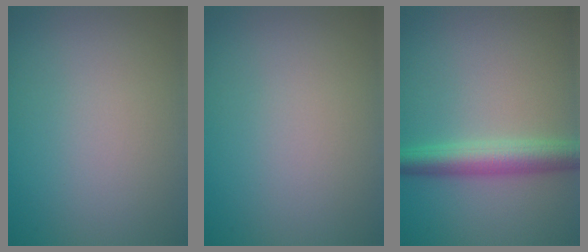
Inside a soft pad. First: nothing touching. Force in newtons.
{"total": 0.0}
{"total": 4.2, "press": 4.2, "slide": 0.0}